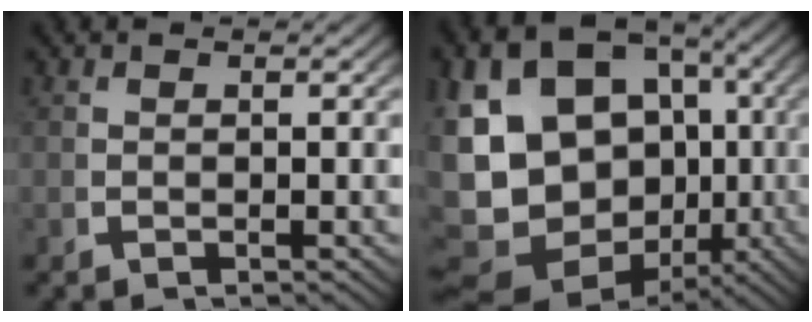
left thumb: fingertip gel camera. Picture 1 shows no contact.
{"total": 19.6, "force": [-1.0, 15.7, 11.8], "torque": [-0.266, -0.063, 0.004]}